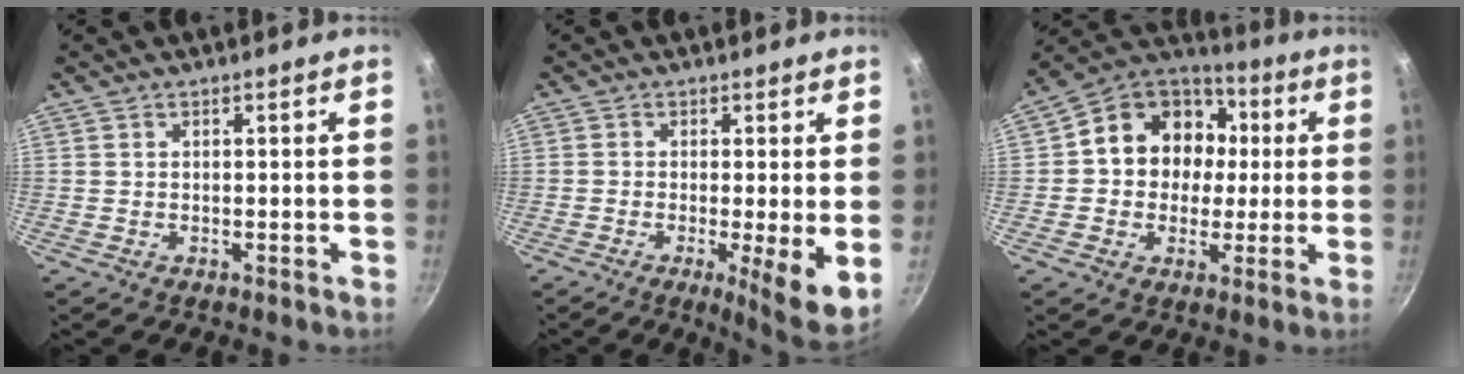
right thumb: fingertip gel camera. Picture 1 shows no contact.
{"total": 8.3, "force": [-1.2, 1.3, 8.1], "torque": [-0.119, -0.016, -0.016]}
{"total": 16.2, "force": [1.7, 13.7, 8.4], "torque": [-0.096, 0.032, 0.013]}